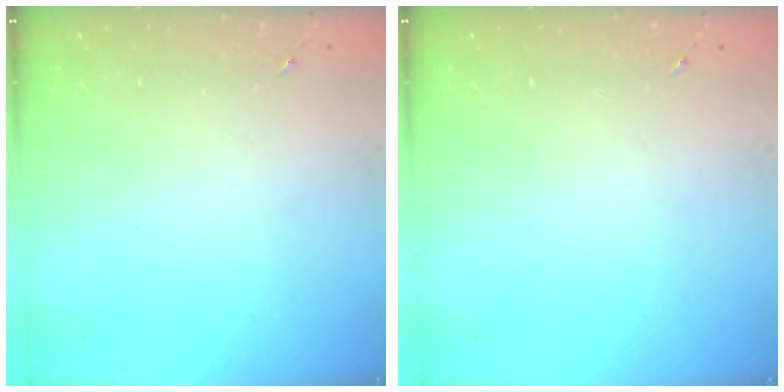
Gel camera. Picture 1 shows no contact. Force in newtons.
{"total": 0.0}